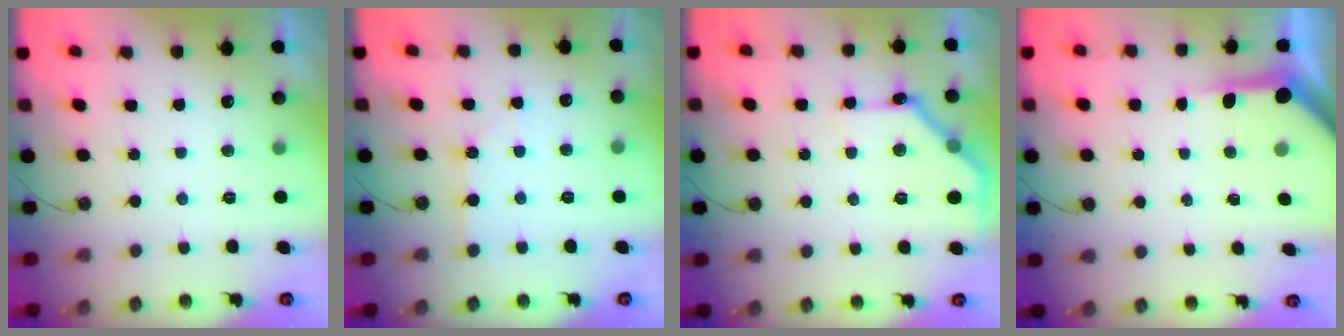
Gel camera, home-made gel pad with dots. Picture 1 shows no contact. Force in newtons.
{"total": 2.6, "press": 2.6, "slide": 0.3}
{"total": 13.3, "press": 13.3, "slide": 0.2}
{"total": 4.9, "press": 4.9, "slide": 0.3}